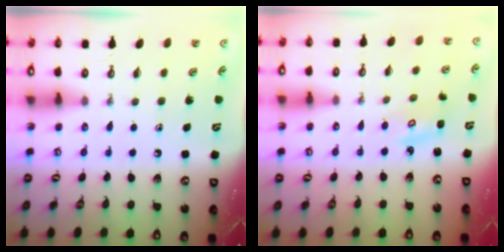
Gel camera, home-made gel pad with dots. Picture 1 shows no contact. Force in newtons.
{"total": 2.6, "press": 2.5, "slide": 0.3}